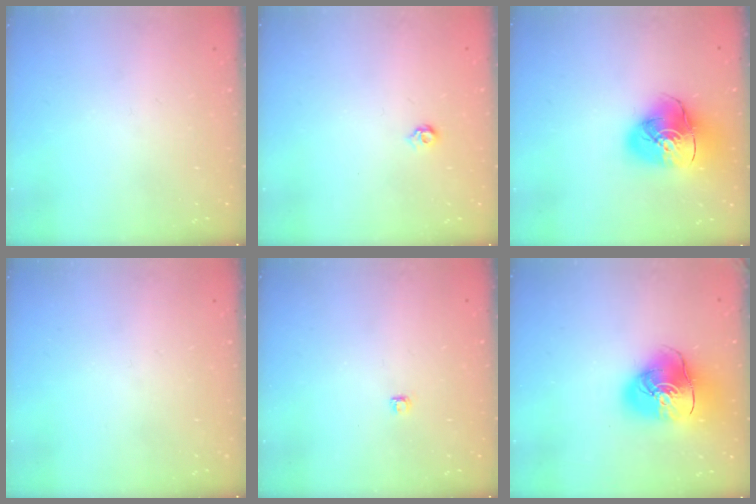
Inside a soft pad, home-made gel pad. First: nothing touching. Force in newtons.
{"total": 4.2, "press": 4.1, "slide": 0.8}
{"total": 16.0, "press": 15.8, "slide": 2.1}
{"total": 0.0}
{"total": 2.8, "press": 2.8, "slide": 0.4}
{"total": 14.7, "press": 14.5, "slide": 2.2}